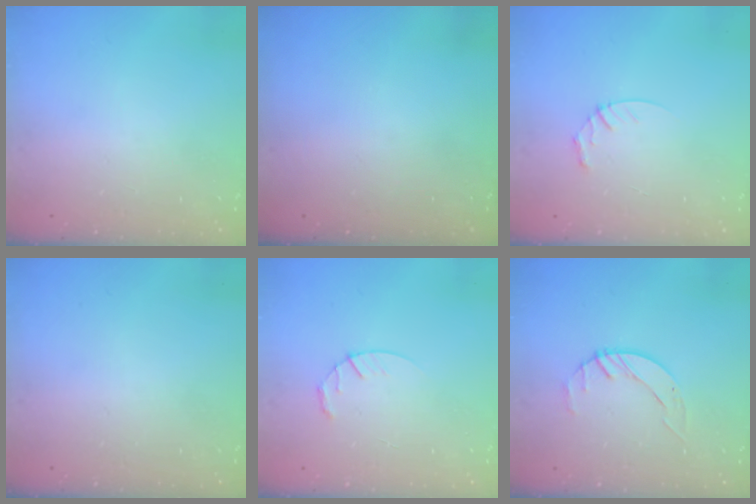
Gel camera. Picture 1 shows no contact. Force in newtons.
{"total": 0.0}
{"total": 3.5, "press": 3.5, "slide": 0.3}
{"total": 0.0}
{"total": 3.6, "press": 3.6, "slide": 0.5}
{"total": 2.1, "press": 2.0, "slide": 0.3}